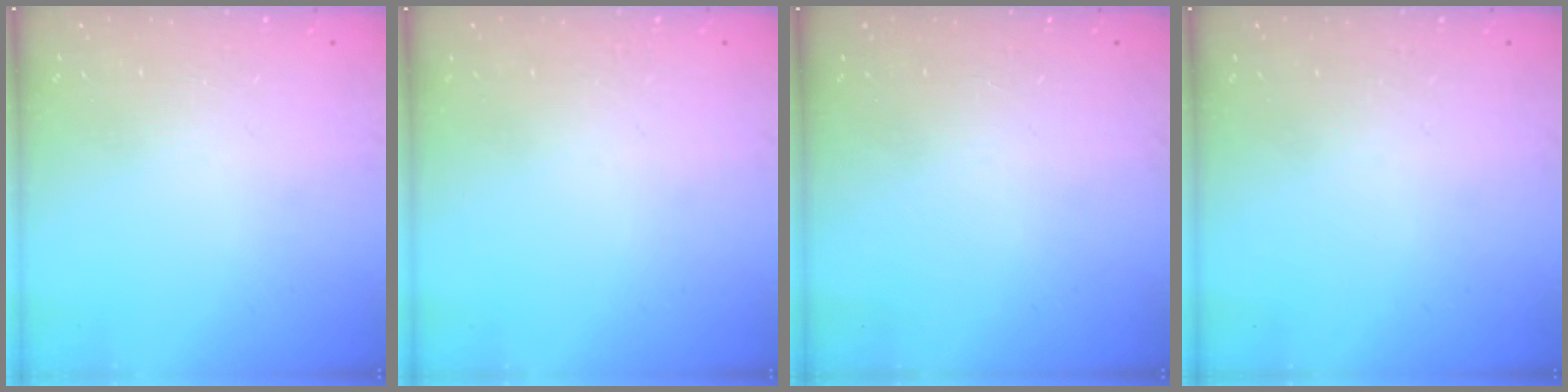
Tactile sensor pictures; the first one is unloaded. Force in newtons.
{"total": 0.0}
{"total": 0.0}
{"total": 0.0}